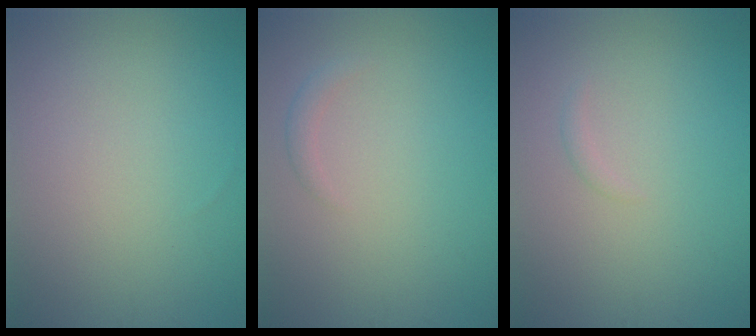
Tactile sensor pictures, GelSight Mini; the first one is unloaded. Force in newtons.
{"total": 0.9, "press": 0.9, "slide": 0.1}
{"total": 0.5, "press": 0.5, "slide": 0.0}